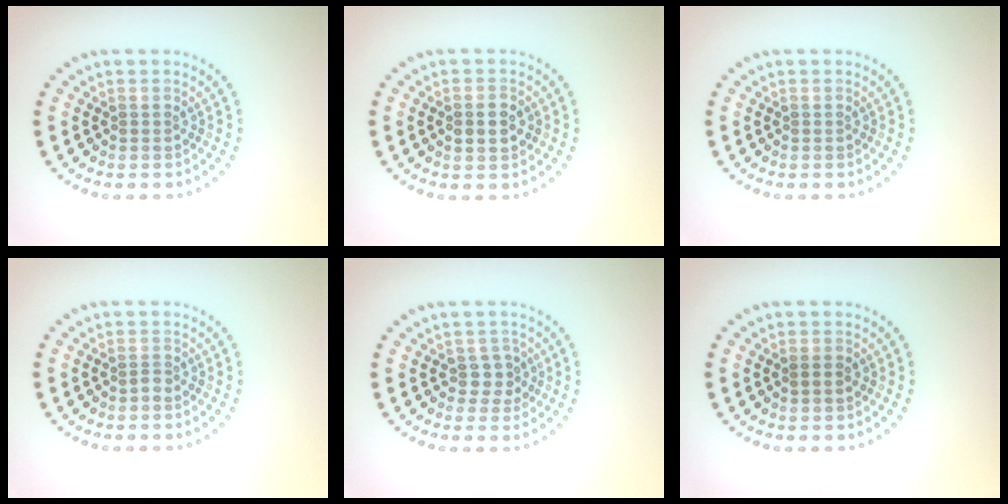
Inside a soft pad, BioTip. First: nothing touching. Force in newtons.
{"total": 2.6, "press": 2.6, "slide": 0.1}
{"total": 0.0}
{"total": 0.9, "press": 0.5, "slide": 0.7}
{"total": 1.8, "press": 1.6, "slide": 0.7}
{"total": 1.1, "press": 1.1, "slide": 0.1}